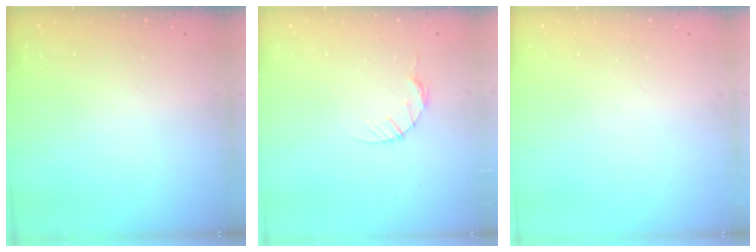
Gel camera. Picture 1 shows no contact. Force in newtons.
{"total": 3.9, "press": 3.8, "slide": 0.5}
{"total": 0.0}